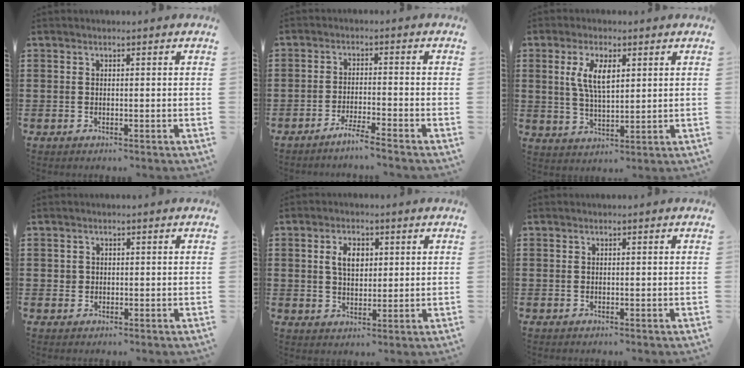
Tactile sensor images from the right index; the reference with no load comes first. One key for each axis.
{"total": 3.2, "fx": -2.9, "fy": -0.6, "fz": 1.3, "tx": -0.029, "ty": -0.005, "tz": -0.056}
{"total": 6.1, "fx": 2.0, "fy": 2.4, "fz": 5.3, "tx": -0.112, "ty": 0.006, "tz": 0.034}
{"total": 1.1, "fx": 0.2, "fy": 1.0, "fz": 0.1, "tx": -0.004, "ty": 0.006, "tz": 0.003}
{"total": 4.2, "fx": 1.2, "fy": 2.6, "fz": 3.1, "tx": -0.062, "ty": 0.009, "tz": 0.018}
{"total": 0.0}